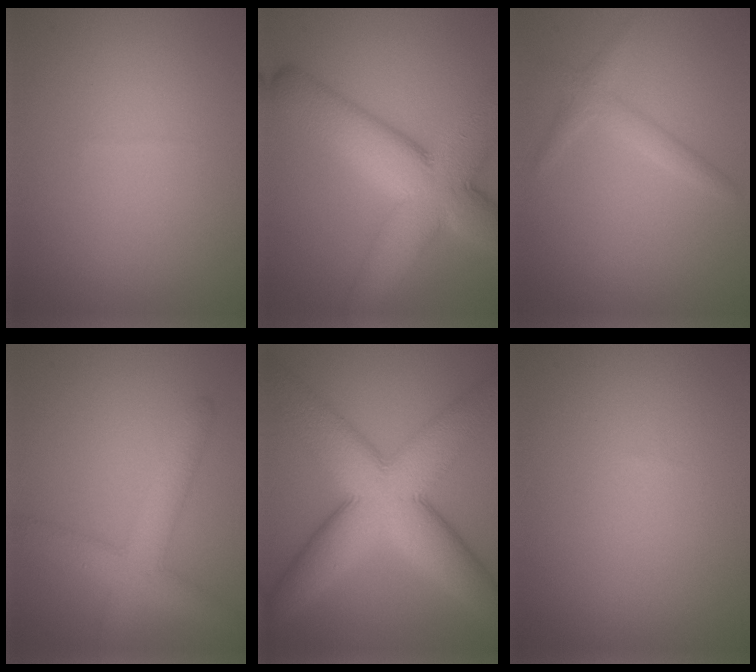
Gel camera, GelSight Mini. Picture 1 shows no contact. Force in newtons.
{"total": 10.9, "press": 10.9, "slide": 0.6}
{"total": 1.8, "press": 1.8, "slide": 0.0}
{"total": 4.5, "press": 4.5, "slide": 0.2}
{"total": 12.2, "press": 12.2, "slide": 0.2}
{"total": 0.0}